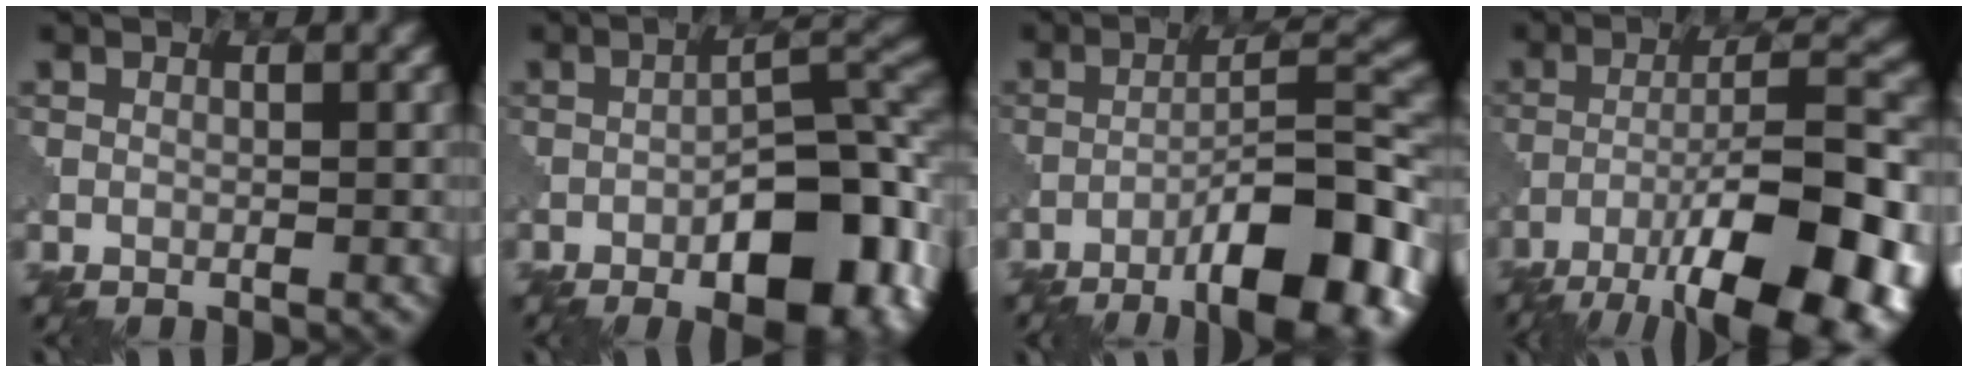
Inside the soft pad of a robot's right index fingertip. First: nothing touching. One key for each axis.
{"total": 11.9, "fx": -5.4, "fy": 4.6, "fz": 9.5, "tx": -0.128, "ty": 0.004, "tz": -0.080}
{"total": 10.6, "fx": -6.1, "fy": 2.0, "fz": 8.4, "tx": -0.126, "ty": 0.017, "tz": -0.098}
{"total": 15.3, "fx": -8.8, "fy": 4.5, "fz": 11.6, "tx": -0.185, "ty": 0.005, "tz": -0.129}